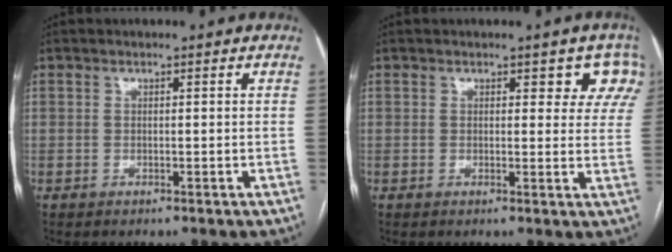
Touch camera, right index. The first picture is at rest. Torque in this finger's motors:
{"motor_torque": [0.14, 0.13, 0.06, 0.01]}